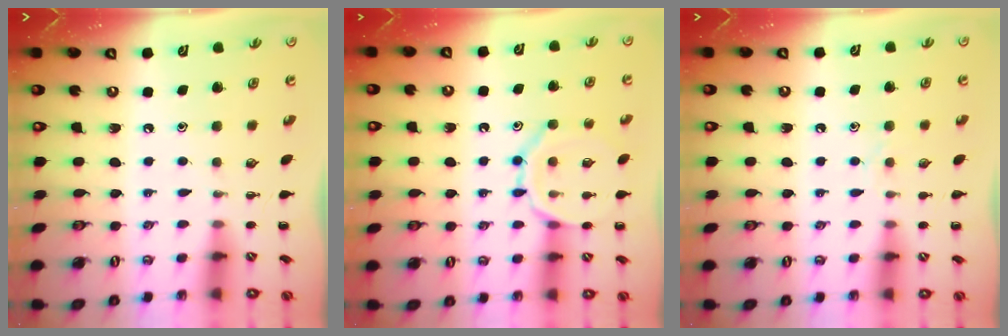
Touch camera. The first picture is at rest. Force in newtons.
{"total": 12.0, "press": 12.0, "slide": 0.8}
{"total": 6.2, "press": 6.0, "slide": 1.2}